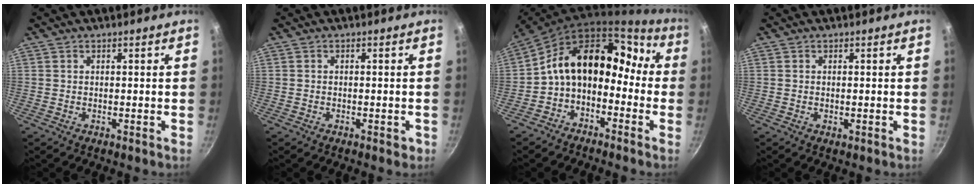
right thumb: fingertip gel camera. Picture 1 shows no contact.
{"total": 1.5, "force": [-0.7, 0.8, 1.0], "torque": [-0.015, 0.006, -0.006]}
{"total": 15.3, "force": [-2.8, 11.0, 10.2], "torque": [-0.129, 0.088, -0.073]}
{"total": 0.7, "force": [0.0, 0.3, 0.6], "torque": [-0.009, 0.000, -0.001]}